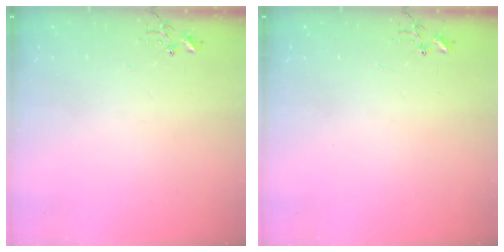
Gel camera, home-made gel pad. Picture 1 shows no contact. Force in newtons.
{"total": 0.0}